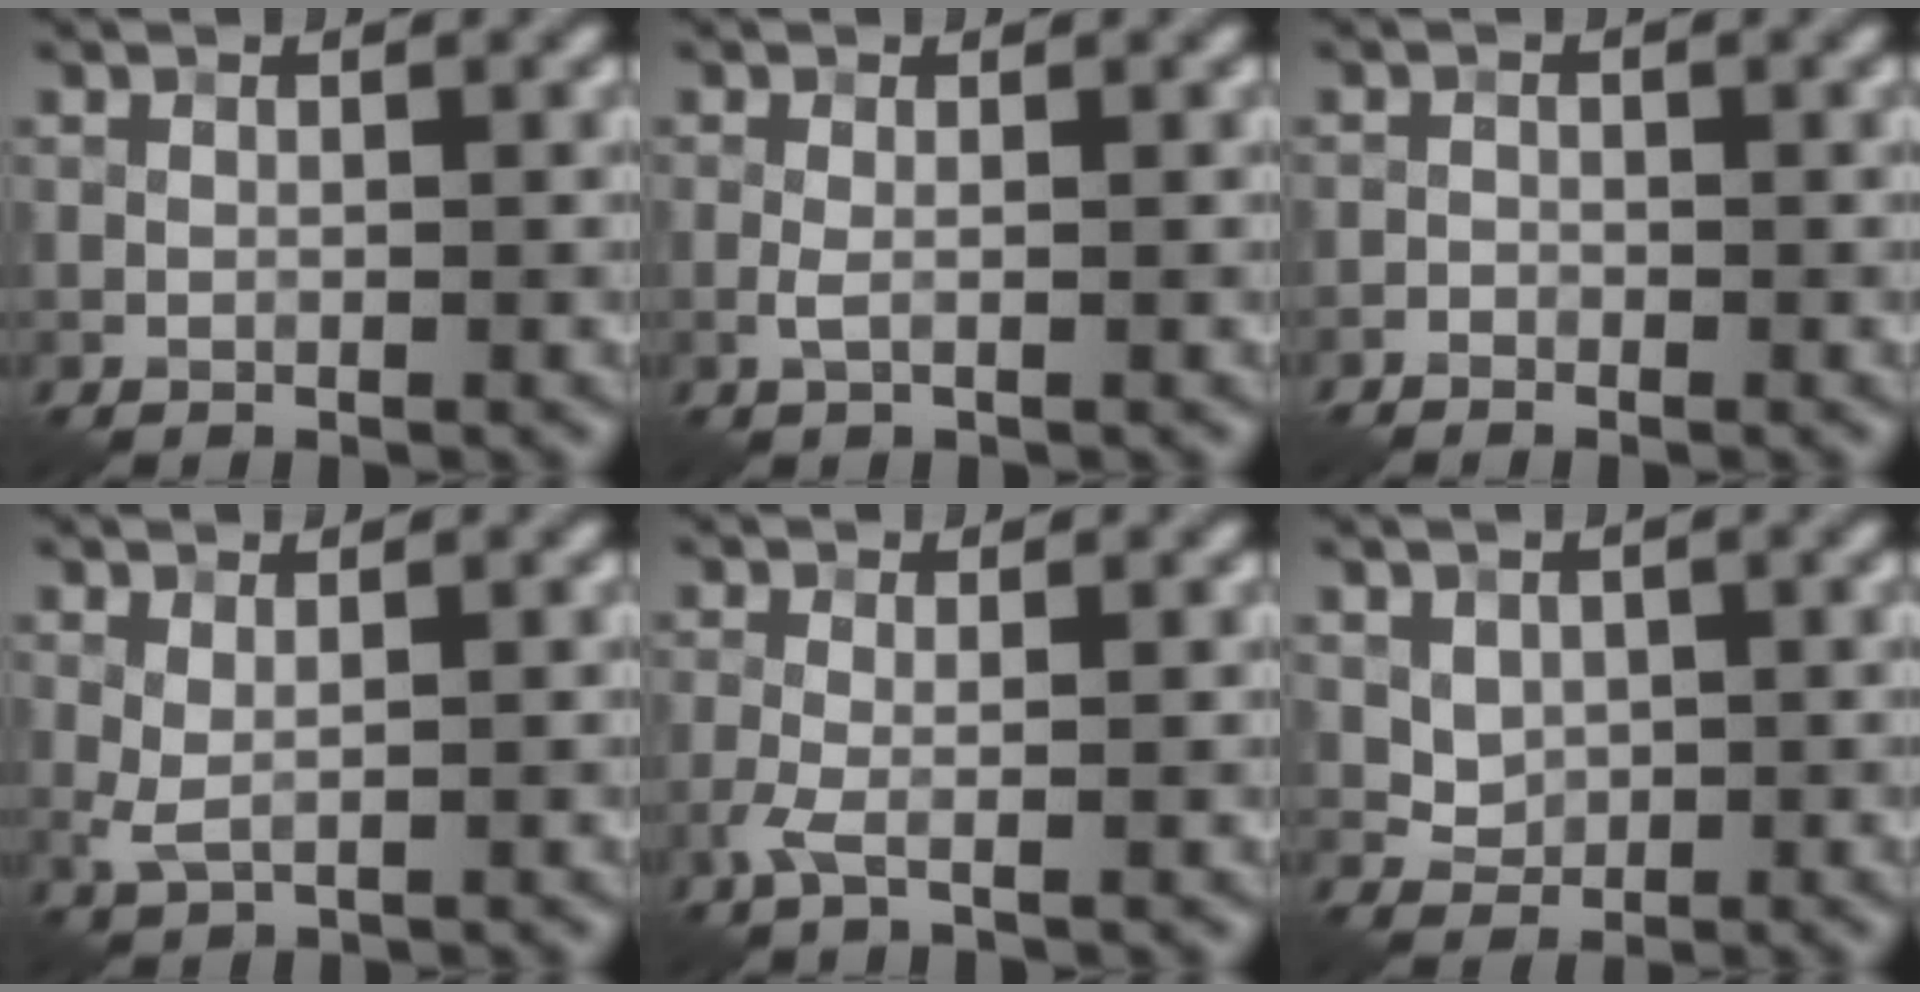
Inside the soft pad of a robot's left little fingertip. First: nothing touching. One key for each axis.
{"total": 1.0, "fx": -0.2, "fy": 0.2, "fz": 1.0, "tx": -0.022, "ty": 0.001, "tz": -0.004}
{"total": 0.9, "fx": -0.8, "fy": 0.3, "fz": 0.1, "tx": -0.003, "ty": 0.004, "tz": -0.018}
{"total": 1.6, "fx": 0.6, "fy": 0.5, "fz": 1.3, "tx": -0.036, "ty": -0.001, "tz": 0.015}
{"total": 1.9, "fx": -0.6, "fy": 0.3, "fz": 1.7, "tx": -0.043, "ty": -0.002, "tz": -0.017}
{"total": 1.9, "fx": 0.6, "fy": 1.6, "fz": 0.8, "tx": -0.017, "ty": -0.007, "tz": 0.019}